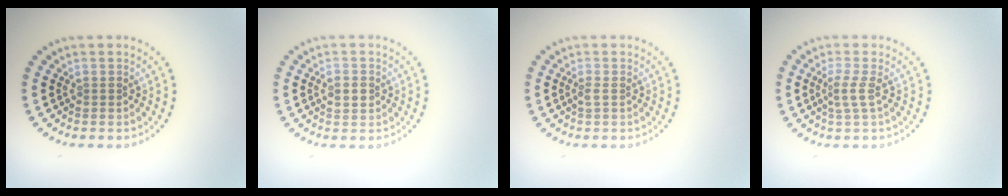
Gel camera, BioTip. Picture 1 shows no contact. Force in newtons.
{"total": 2.0, "press": 2.0, "slide": 0.1}
{"total": 0.8, "press": 0.6, "slide": 0.5}
{"total": 1.8, "press": 1.3, "slide": 1.2}